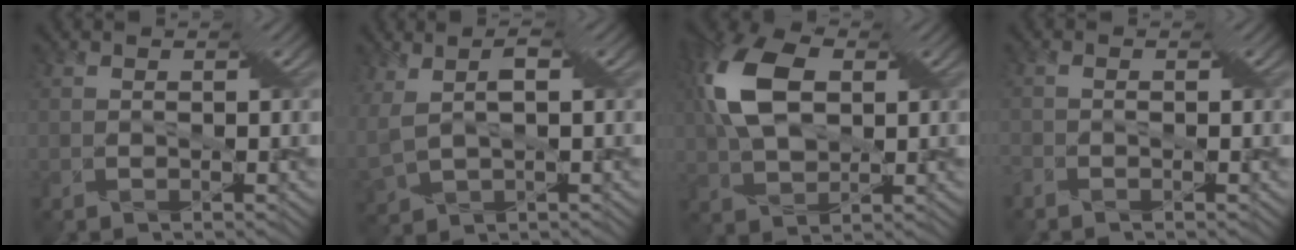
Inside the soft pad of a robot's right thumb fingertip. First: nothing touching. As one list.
[{"total": 6.3, "force": [1.9, 3.3, 5.1], "torque": [-0.129, 0.008, 0.047]}, {"total": 11.5, "force": [2.5, 6.6, 9.1], "torque": [-0.218, 0.024, 0.037]}, {"total": 1.8, "force": [-1.5, 0.4, 1.0], "torque": [-0.017, 0.000, -0.031]}]